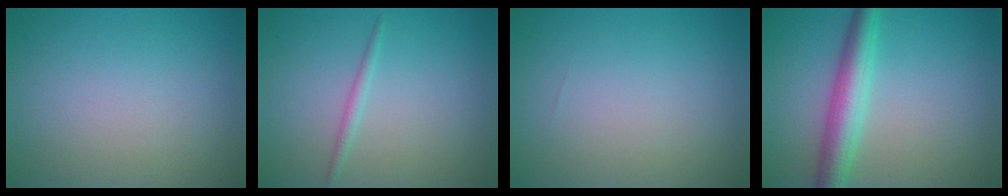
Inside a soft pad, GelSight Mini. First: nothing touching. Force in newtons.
{"total": 1.0, "press": 1.0, "slide": 0.0}
{"total": 0.0}
{"total": 4.7, "press": 4.7, "slide": 0.1}